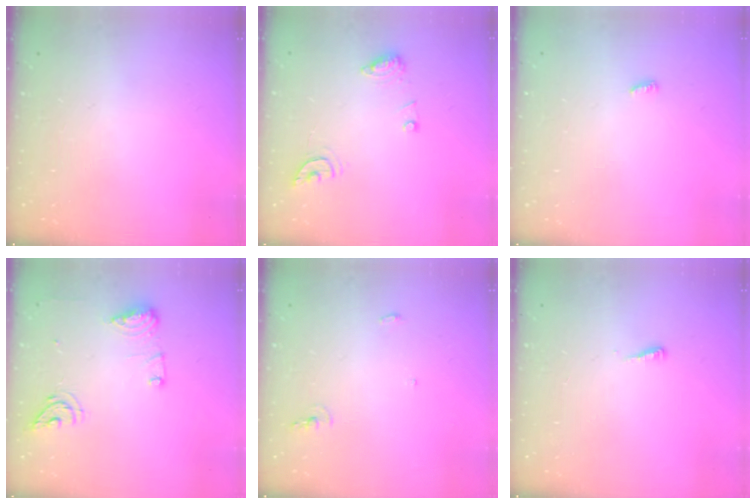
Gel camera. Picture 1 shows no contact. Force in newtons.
{"total": 8.3, "press": 8.2, "slide": 1.0}
{"total": 4.3, "press": 4.3, "slide": 0.4}
{"total": 11.7, "press": 11.5, "slide": 2.3}
{"total": 4.3, "press": 4.2, "slide": 1.1}
{"total": 4.6, "press": 4.6, "slide": 0.5}